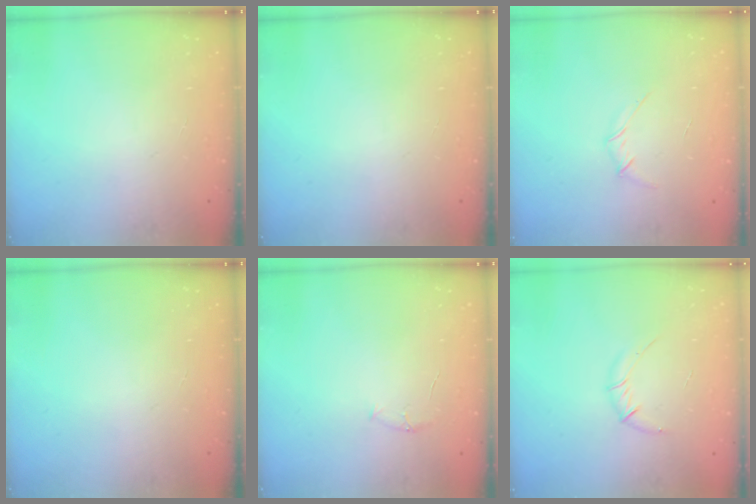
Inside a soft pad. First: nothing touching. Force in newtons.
{"total": 0.0}
{"total": 4.1, "press": 4.0, "slide": 1.0}
{"total": 0.0}
{"total": 4.2, "press": 4.0, "slide": 1.3}
{"total": 5.8, "press": 5.7, "slide": 1.3}